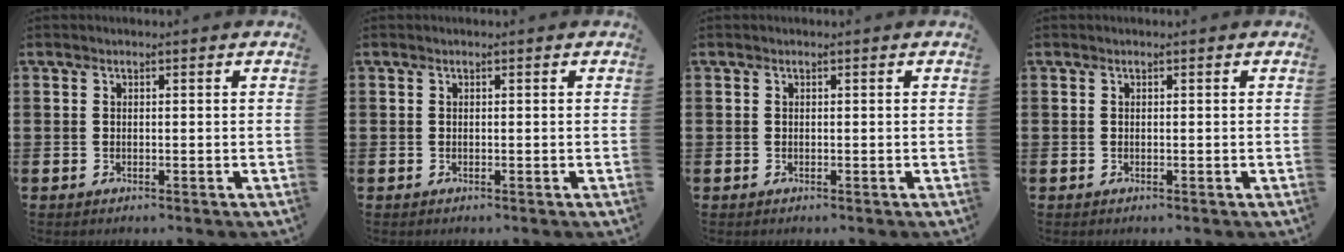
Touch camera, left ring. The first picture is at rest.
{"total": 0.0}
{"total": 0.0}
{"total": 0.0}